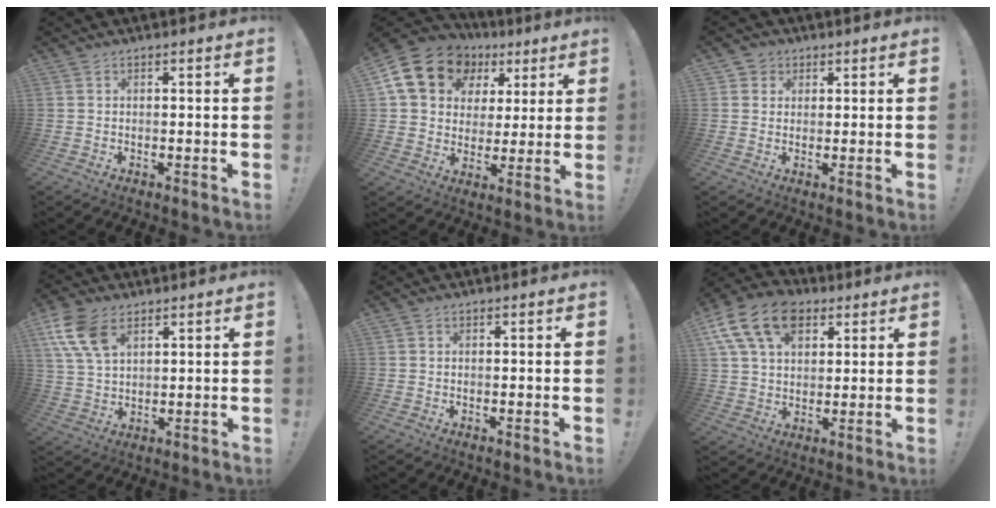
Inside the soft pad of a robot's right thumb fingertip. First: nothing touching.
{"total": 17.9, "force": [7.4, 13.9, 8.5], "torque": [-0.125, -0.028, 0.151]}
{"total": 3.3, "force": [1.3, 3.0, 0.6], "torque": [-0.003, -0.002, 0.023]}
{"total": 11.4, "force": [5.9, 6.6, 7.1], "torque": [-0.148, -0.012, 0.112]}
{"total": 0.0}
{"total": 16.7, "force": [7.8, 11.2, 9.6], "torque": [-0.158, -0.033, 0.145]}